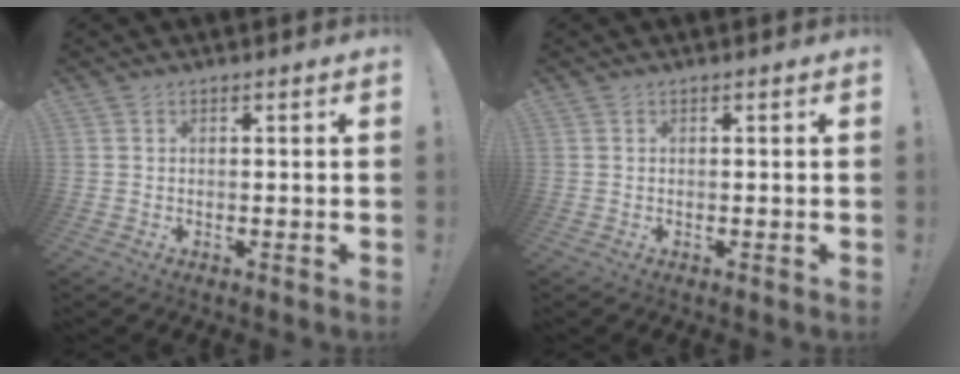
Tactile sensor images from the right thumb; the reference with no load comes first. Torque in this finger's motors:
{"motor_torque": [0.00, 0.00, 0.00, 0.00, 0.00]}